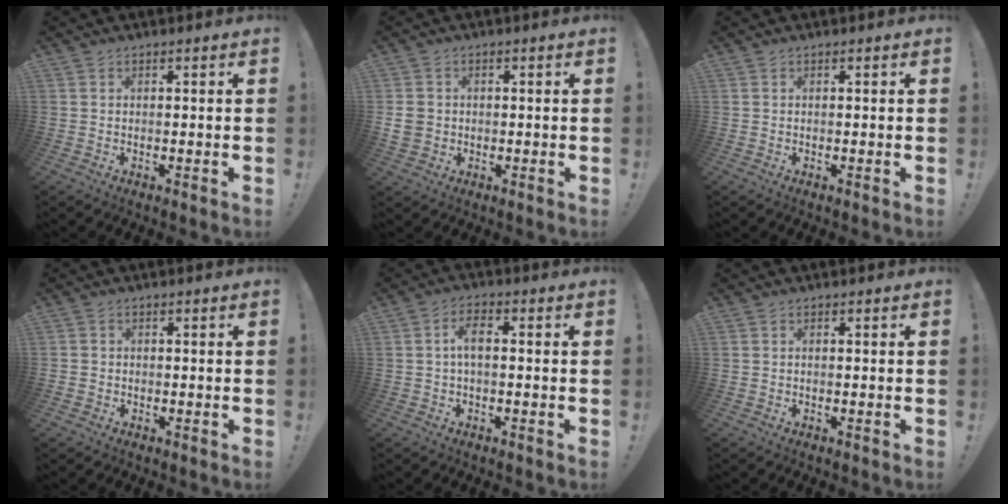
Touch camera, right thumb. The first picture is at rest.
{"total": 4.9, "force": [0.1, 4.3, 2.3], "torque": [-0.040, 0.000, 0.004]}
{"total": 0.0}
{"total": 1.5, "force": [-0.6, 1.3, 0.5], "torque": [-0.007, 0.004, -0.011]}
{"total": 4.8, "force": [0.1, 1.9, 4.4], "torque": [-0.087, 0.008, -0.001]}
{"total": 0.0}